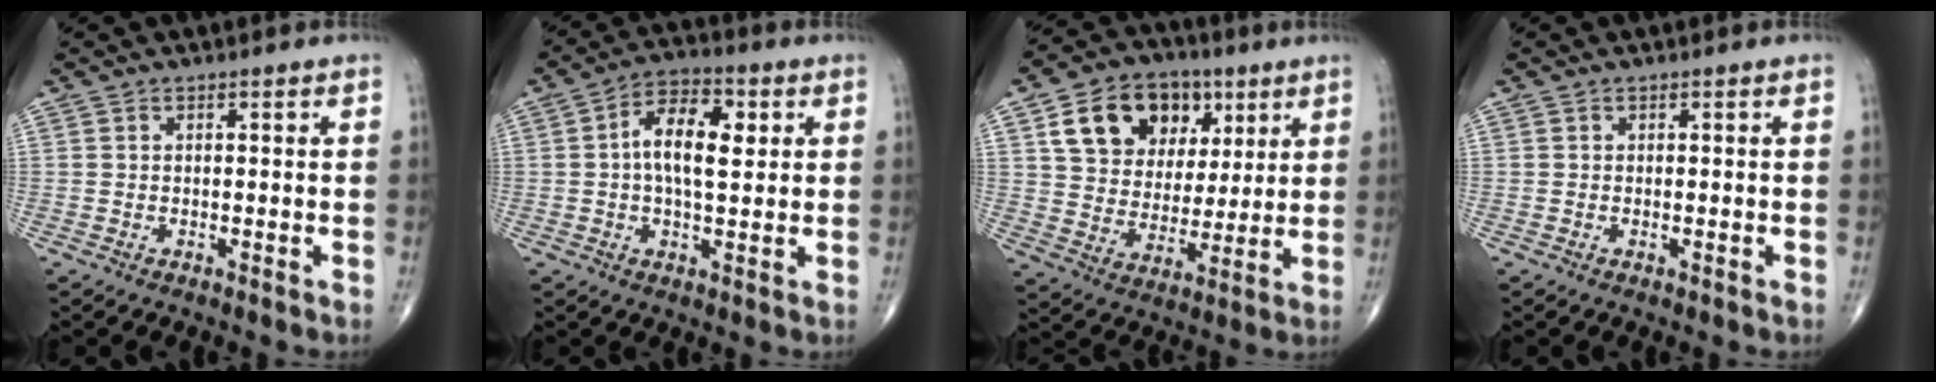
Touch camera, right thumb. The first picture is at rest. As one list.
[{"total": 10.2, "force": [1.7, 5.0, 8.7], "torque": [-0.139, 0.013, 0.022]}, {"total": 16.9, "force": [7.1, 12.4, 8.9], "torque": [-0.110, -0.010, 0.123]}, {"total": 0.0}]